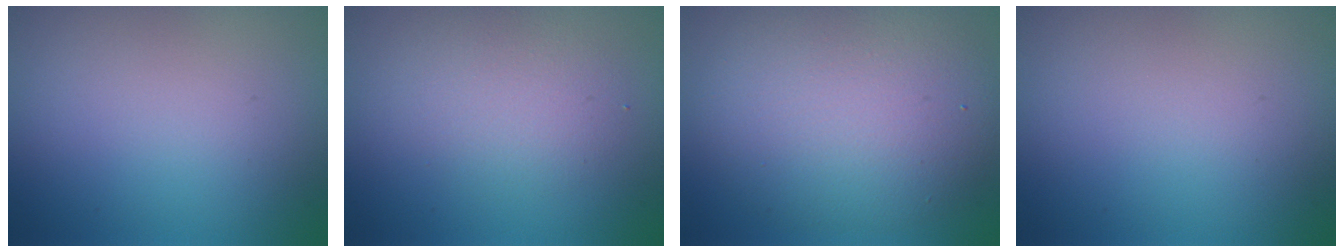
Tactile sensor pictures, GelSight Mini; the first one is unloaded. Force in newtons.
{"total": 2.8, "press": 2.8, "slide": 0.2}
{"total": 8.5, "press": 8.5, "slide": 0.3}
{"total": 0.0}